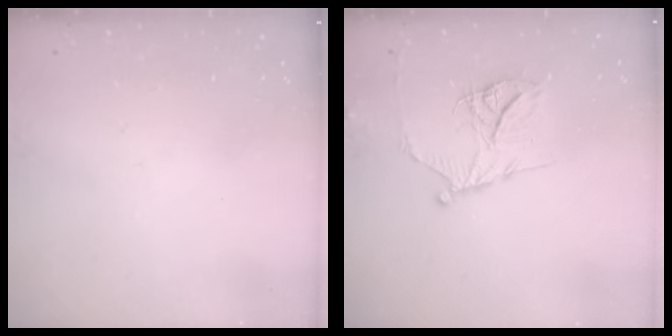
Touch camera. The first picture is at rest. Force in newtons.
{"total": 13.1, "press": 13.1, "slide": 1.0}